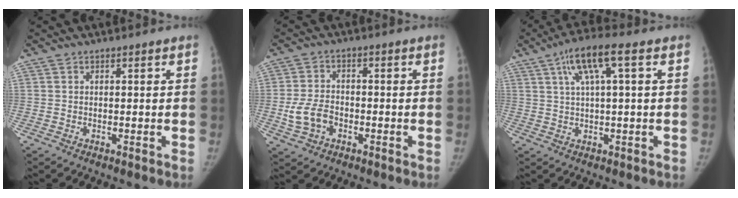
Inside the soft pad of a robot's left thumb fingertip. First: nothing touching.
{"total": 6.5, "force": [-2.0, 4.7, 4.0], "torque": [-0.075, 0.015, -0.036]}
{"total": 8.9, "force": [3.4, 1.8, 8.0], "torque": [-0.161, 0.017, 0.059]}